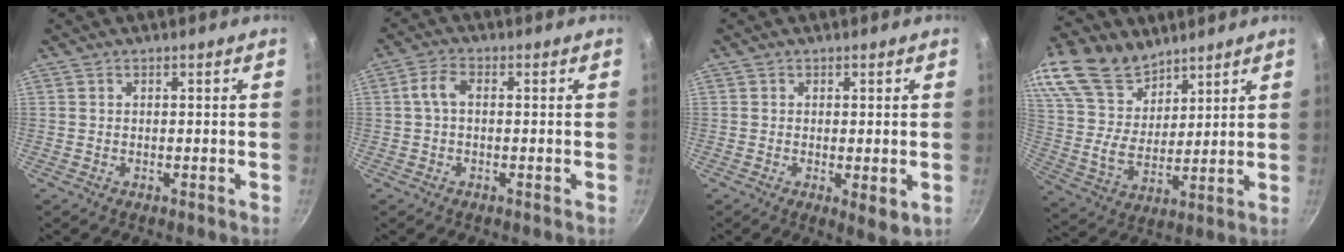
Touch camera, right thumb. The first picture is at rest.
{"total": 3.8, "force": [0.3, 1.9, 3.3], "torque": [-0.076, 0.015, -0.001]}
{"total": 3.8, "force": [-0.5, 1.4, 3.5], "torque": [-0.055, -0.016, -0.006]}
{"total": 19.5, "force": [13.3, 11.3, 8.5], "torque": [-0.164, -0.033, 0.260]}